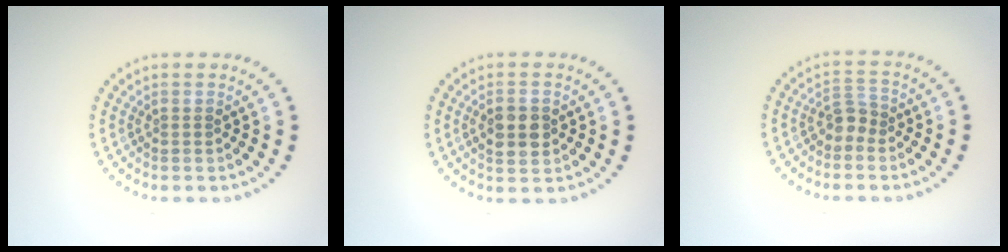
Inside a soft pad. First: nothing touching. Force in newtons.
{"total": 2.9, "press": 2.9, "slide": 0.0}
{"total": 1.7, "press": 1.4, "slide": 0.9}